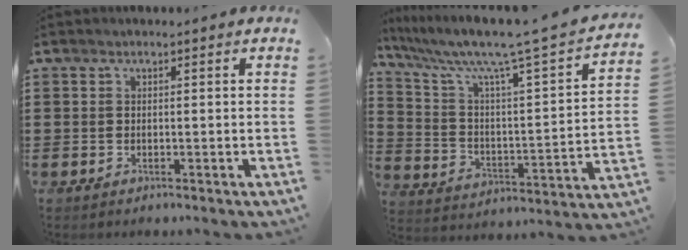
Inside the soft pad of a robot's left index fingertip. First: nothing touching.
{"total": 8.6, "force": [6.7, 0.2, 5.4], "torque": [-0.132, -0.057, 0.101]}